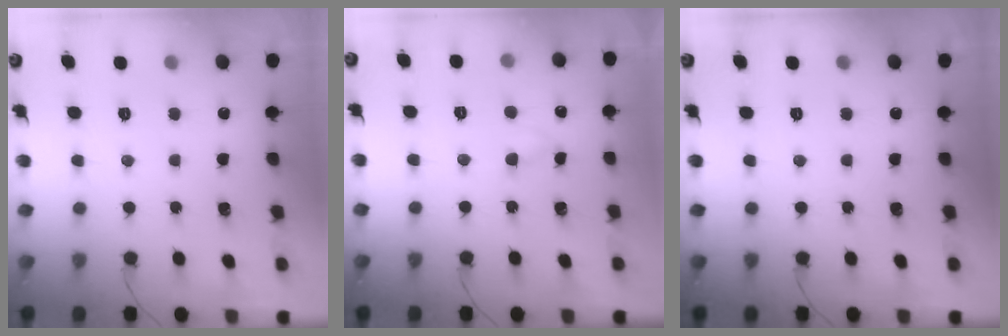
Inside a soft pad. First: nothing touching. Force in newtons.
{"total": 2.7, "press": 2.5, "slide": 1.1}
{"total": 0.0}